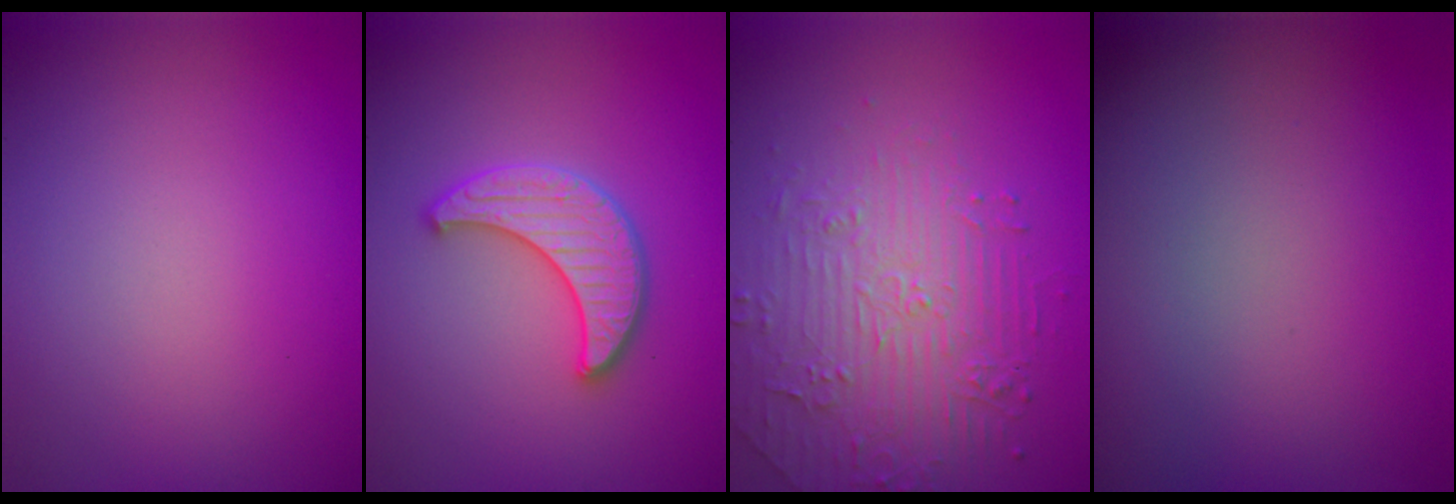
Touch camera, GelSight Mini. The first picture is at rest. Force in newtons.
{"total": 3.8, "press": 3.6, "slide": 1.0}
{"total": 4.9, "press": 3.9, "slide": 3.0}
{"total": 0.0}